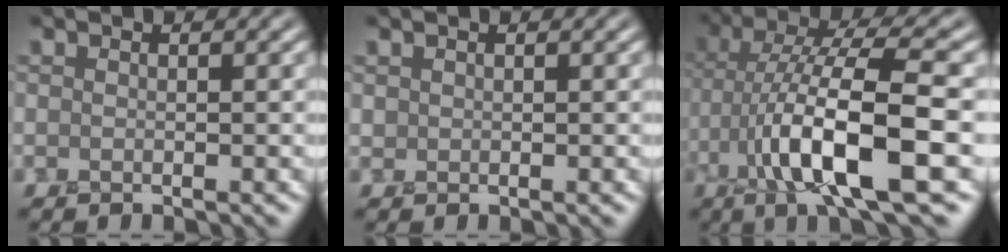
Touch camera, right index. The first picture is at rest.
{"total": 0.7, "force": [0.5, 0.4, -0.3], "torque": [0.009, 0.006, 0.010]}
{"total": 9.9, "force": [-1.3, 2.7, 9.4], "torque": [-0.171, 0.017, -0.024]}